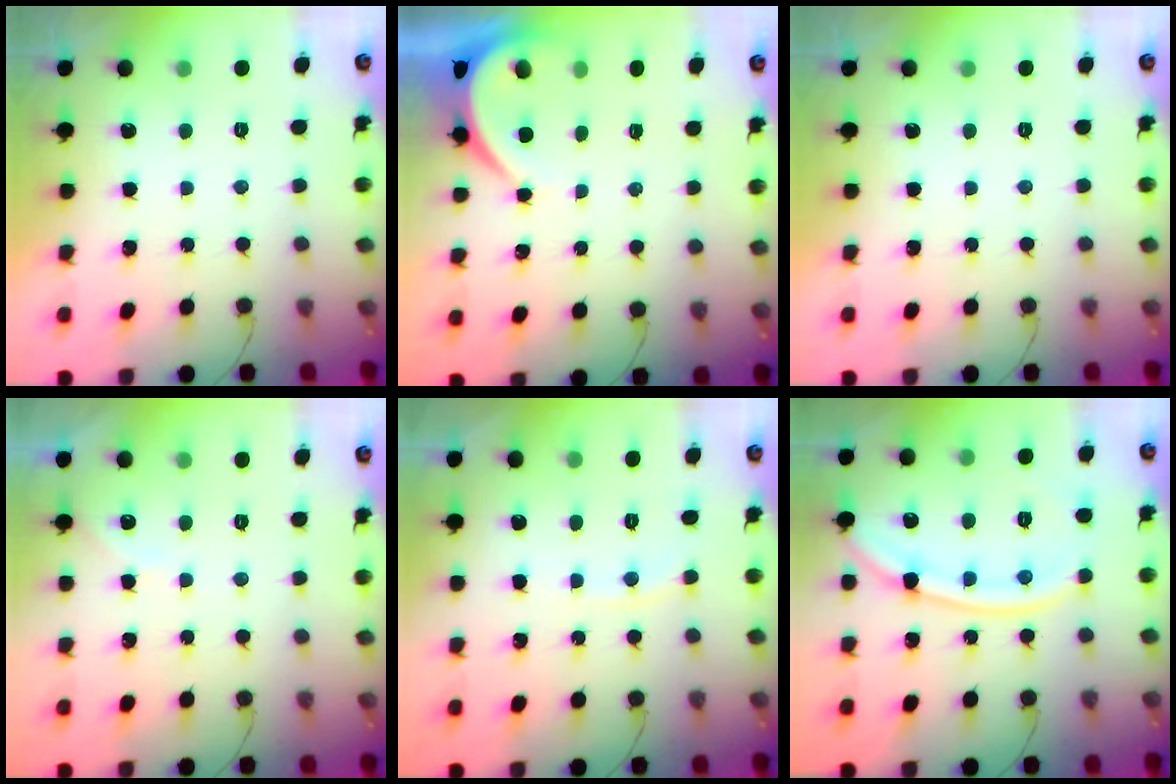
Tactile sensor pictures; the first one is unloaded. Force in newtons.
{"total": 4.0, "press": 3.9, "slide": 0.6}
{"total": 0.0}
{"total": 3.9, "press": 3.9, "slide": 0.7}
{"total": 3.3, "press": 3.3, "slide": 0.1}
{"total": 13.2, "press": 13.1, "slide": 1.7}